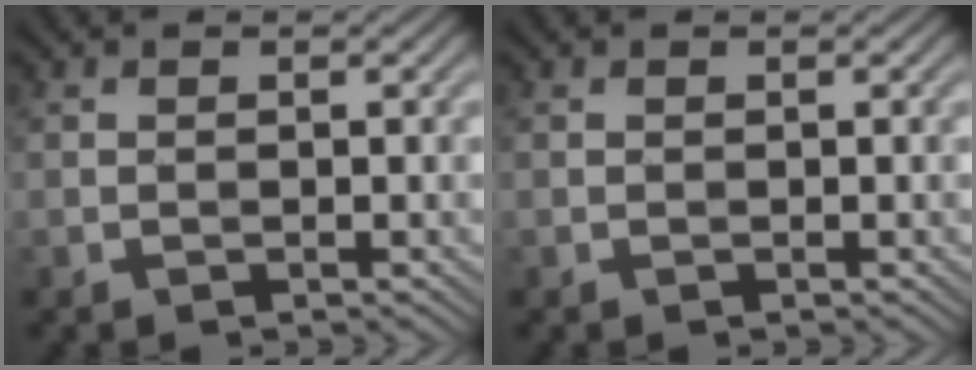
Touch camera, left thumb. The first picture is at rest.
{"total": 0.0}